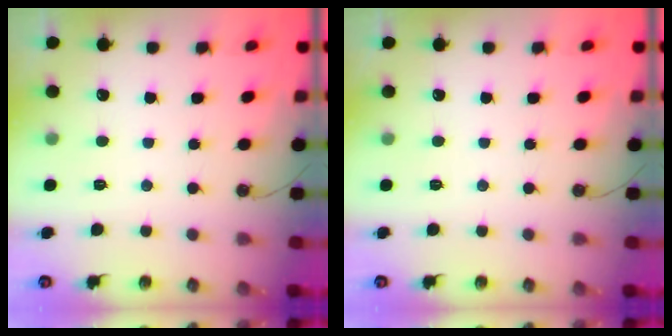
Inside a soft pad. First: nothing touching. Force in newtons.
{"total": 0.0}